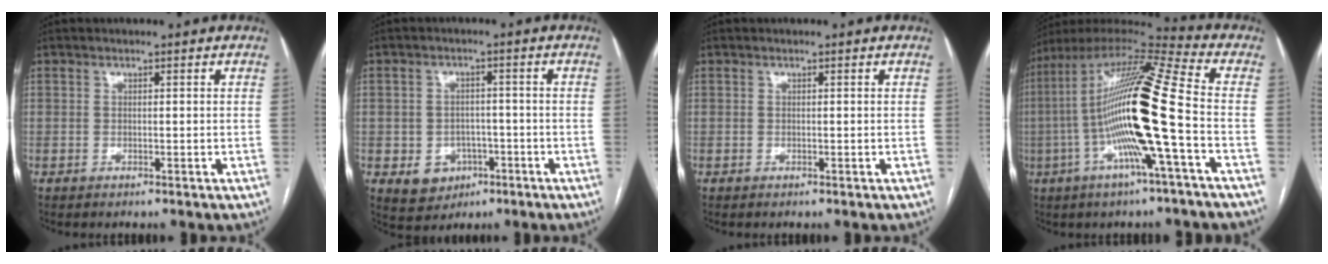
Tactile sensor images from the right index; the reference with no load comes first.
{"total": 6.0, "force": [-2.2, 5.2, 2.1], "torque": [-0.030, 0.009, -0.021]}
{"total": 0.0}
{"total": 20.3, "force": [-3.3, 0.2, 20.0], "torque": [-0.382, 0.005, -0.074]}